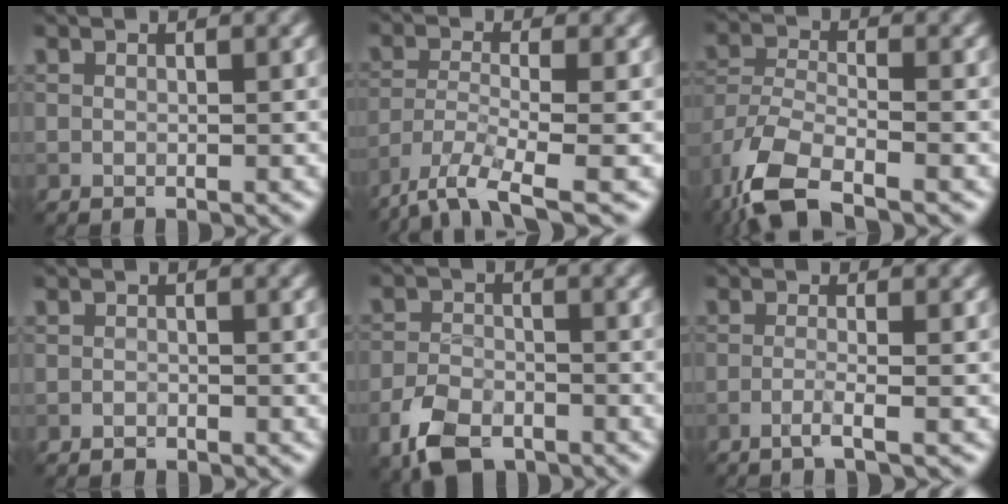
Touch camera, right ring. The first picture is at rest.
{"total": 6.8, "force": [-5.1, 1.6, 4.2], "torque": [-0.086, -0.015, -0.102]}
{"total": 8.1, "force": [-5.4, 3.2, 5.2], "torque": [-0.106, -0.011, -0.112]}
{"total": 0.5, "force": [-0.5, 0.3, 0.0], "torque": [0.003, -0.001, -0.010]}
{"total": 5.4, "force": [-3.6, 2.9, 2.9], "torque": [-0.061, -0.003, -0.075]}
{"total": 1.8, "force": [-1.0, 0.1, 1.5], "torque": [-0.021, 0.002, -0.033]}